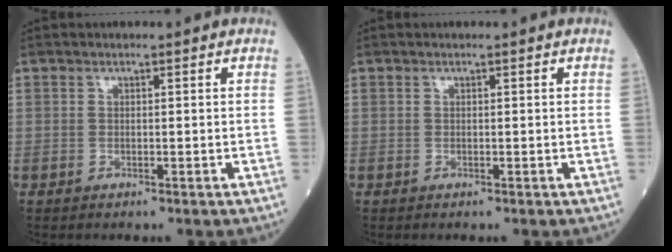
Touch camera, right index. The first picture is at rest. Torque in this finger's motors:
{"motor_torque": [0.04, 0.03, 0.00, -0.01]}